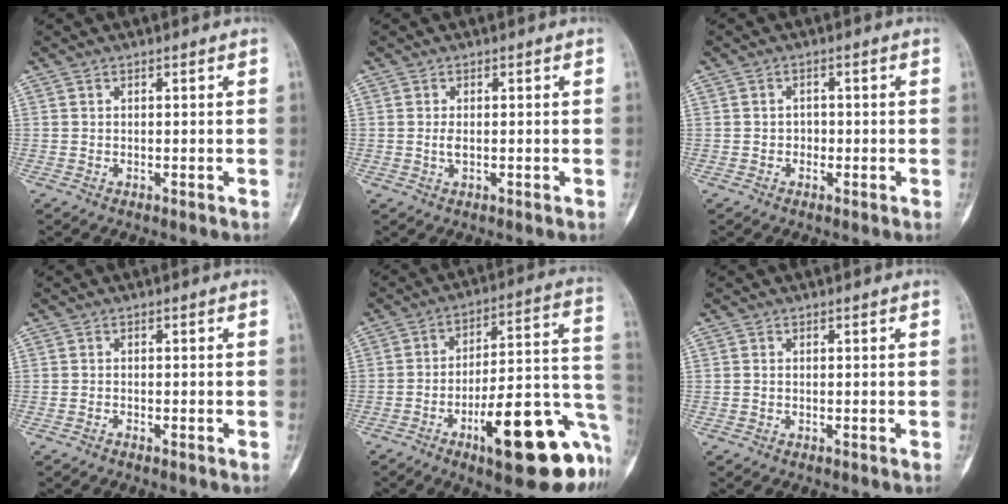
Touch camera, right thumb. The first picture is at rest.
{"total": 1.4, "force": [0.0, 0.7, 1.3], "torque": [-0.026, -0.002, 0.002]}
{"total": 1.7, "force": [-0.4, 1.5, 0.6], "torque": [0.001, 0.007, -0.009]}
{"total": 0.5, "force": [-0.4, 0.1, 0.2], "torque": [-0.008, 0.001, -0.009]}
{"total": 23.5, "force": [-10.0, 6.7, 20.2], "torque": [-0.213, 0.060, -0.137]}
{"total": 0.0}